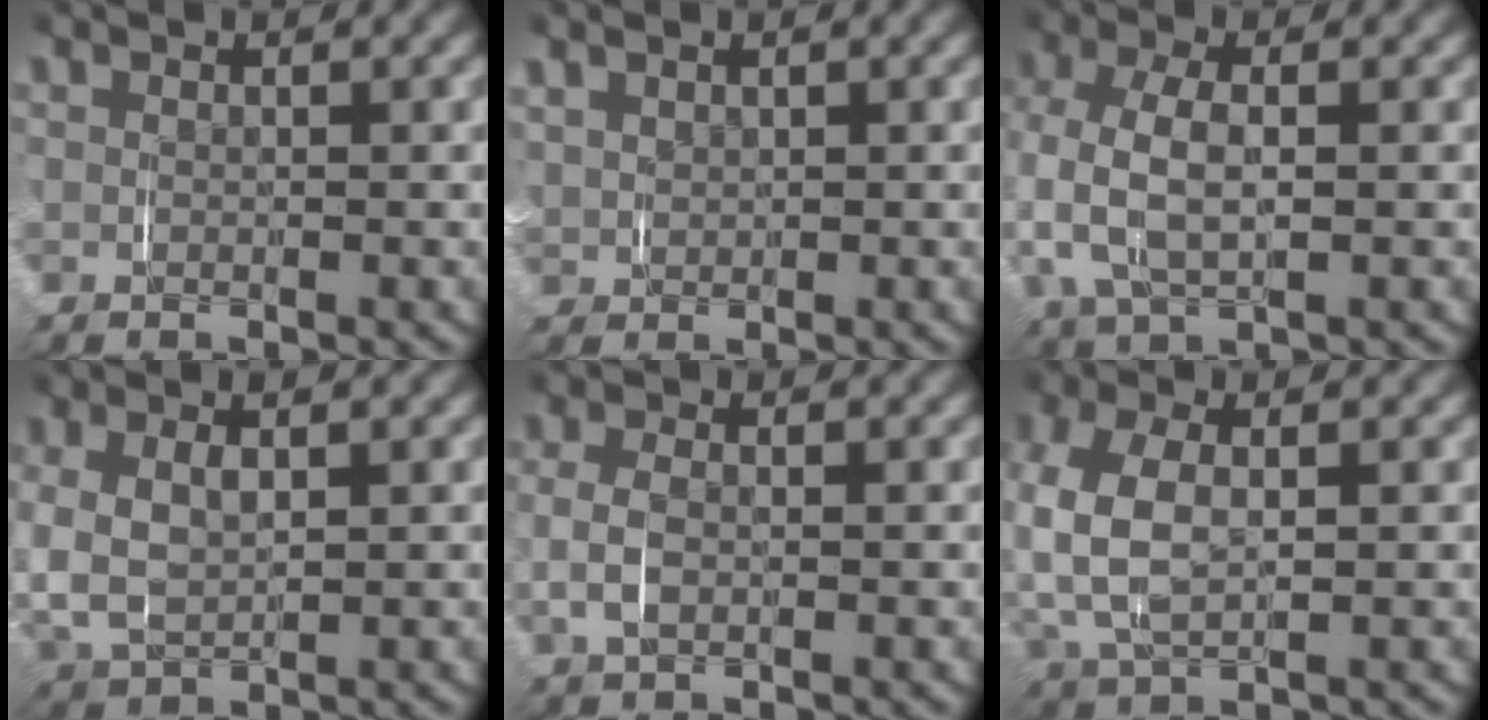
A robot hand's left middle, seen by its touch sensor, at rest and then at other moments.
{"total": 1.8, "force": [1.1, 1.4, 0.5], "torque": [-0.022, 0.003, 0.024]}
{"total": 5.7, "force": [0.2, 3.5, 4.4], "torque": [-0.133, -0.008, 0.012]}
{"total": 5.9, "force": [0.4, 4.5, 3.8], "torque": [-0.113, -0.006, 0.017]}
{"total": 2.4, "force": [-0.1, 1.4, 1.9], "torque": [-0.056, -0.001, 0.002]}
{"total": 6.5, "force": [0.4, 4.3, 4.8], "torque": [-0.145, -0.006, 0.016]}